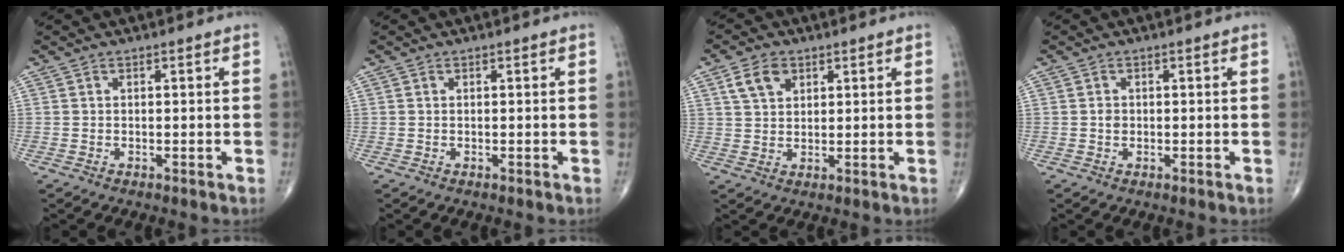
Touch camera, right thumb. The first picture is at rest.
{"total": 0.0}
{"total": 5.6, "force": [2.7, 3.8, 3.2], "torque": [-0.043, -0.006, 0.050]}
{"total": 1.2, "force": [-0.1, 1.0, 0.6], "torque": [-0.006, 0.003, -0.002]}